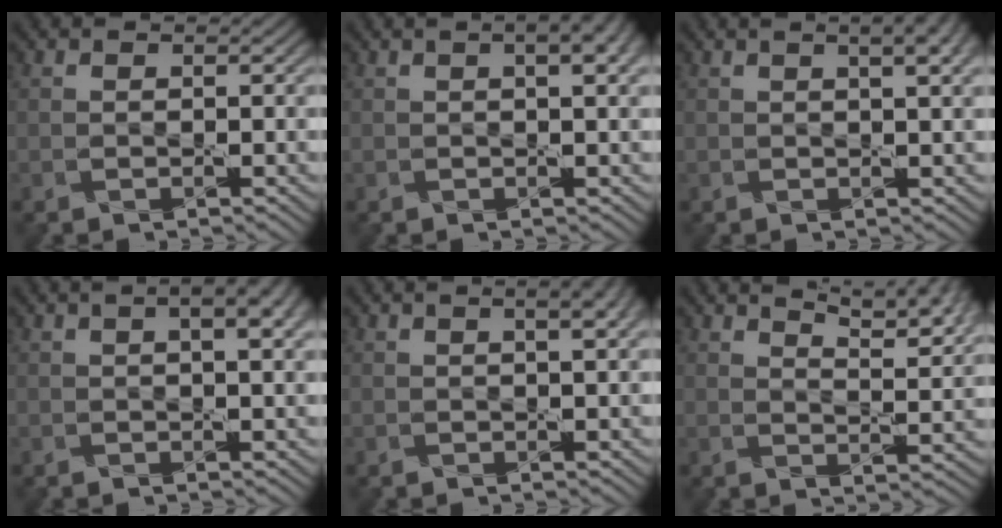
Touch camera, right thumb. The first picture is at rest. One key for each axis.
{"total": 4.8, "fx": 2.0, "fy": 1.5, "fz": 4.1, "tx": -0.051, "ty": 0.006, "tz": 0.015}
{"total": 5.2, "fx": 2.4, "fy": 1.5, "fz": 4.3, "tx": -0.050, "ty": 0.012, "tz": 0.014}
{"total": 5.5, "fx": 2.2, "fy": 1.7, "fz": 4.8, "tx": -0.058, "ty": 0.007, "tz": 0.016}
{"total": 3.6, "fx": 1.5, "fy": 1.0, "fz": 3.1, "tx": -0.033, "ty": 0.004, "tz": 0.006}
{"total": 7.2, "fx": 5.6, "fy": 1.4, "fz": 4.4, "tx": -0.070, "ty": -0.007, "tz": 0.084}